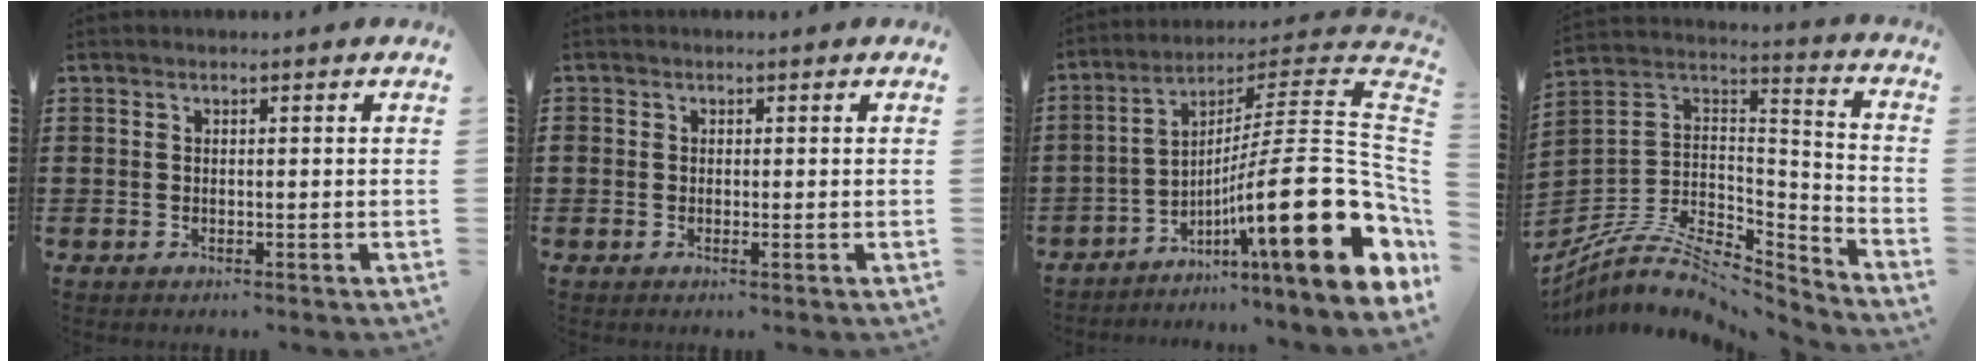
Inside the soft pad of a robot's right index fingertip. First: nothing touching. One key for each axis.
{"total": 0.6, "fx": -0.3, "fy": 0.4, "fz": 0.4, "tx": -0.008, "ty": -0.003, "tz": -0.004}
{"total": 21.6, "fx": -6.7, "fy": 4.0, "fz": 20.1, "tx": -0.330, "ty": -0.027, "tz": -0.119}
{"total": 7.9, "fx": -6.2, "fy": 3.3, "fz": 3.6, "tx": -0.083, "ty": 0.001, "tz": -0.121}